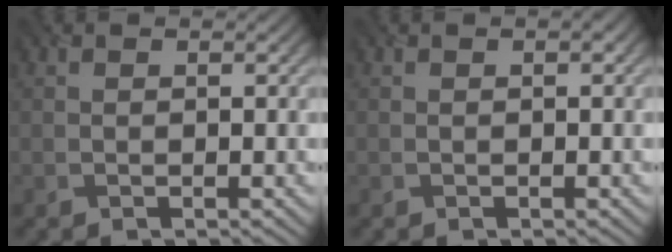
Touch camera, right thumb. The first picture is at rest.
{"total": 0.7, "force": [0.2, 0.3, 0.6], "torque": [-0.008, 0.001, 0.005]}